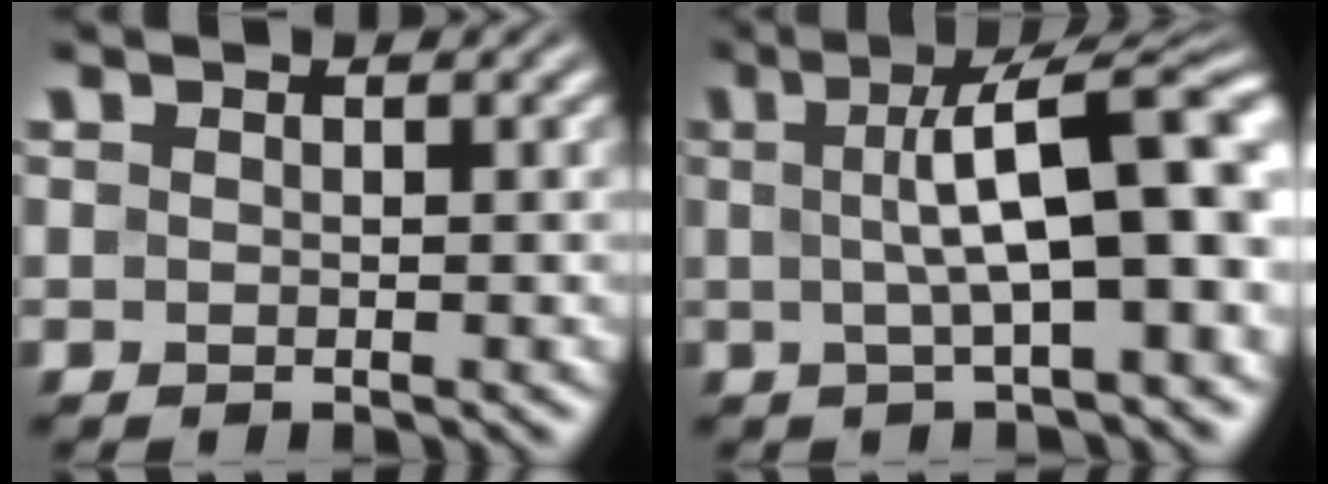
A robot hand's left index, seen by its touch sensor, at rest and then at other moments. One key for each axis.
{"total": 10.1, "fx": 0.8, "fy": 2.9, "fz": 9.7, "tx": -0.129, "ty": 0.017, "tz": 0.006}